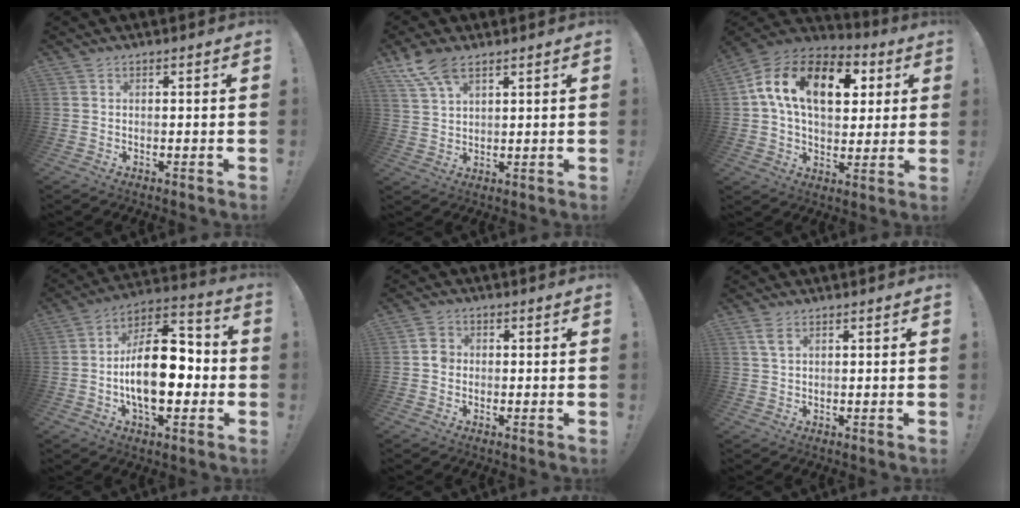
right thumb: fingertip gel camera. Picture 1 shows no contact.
{"total": 8.4, "force": [5.7, 3.4, 5.1], "torque": [-0.099, -0.021, 0.109]}
{"total": 19.0, "force": [5.5, 11.6, 14.1], "torque": [-0.230, -0.002, 0.091]}
{"total": 21.5, "force": [-2.8, 12.0, 17.6], "torque": [-0.279, 0.014, -0.039]}
{"total": 3.5, "force": [-0.6, 3.1, 1.6], "torque": [-0.018, 0.010, -0.012]}
{"total": 3.0, "force": [1.5, 1.4, 2.3], "torque": [-0.049, 0.002, 0.027]}